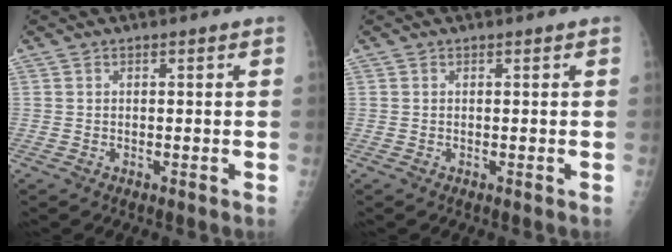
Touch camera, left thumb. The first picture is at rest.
{"total": 0.0}